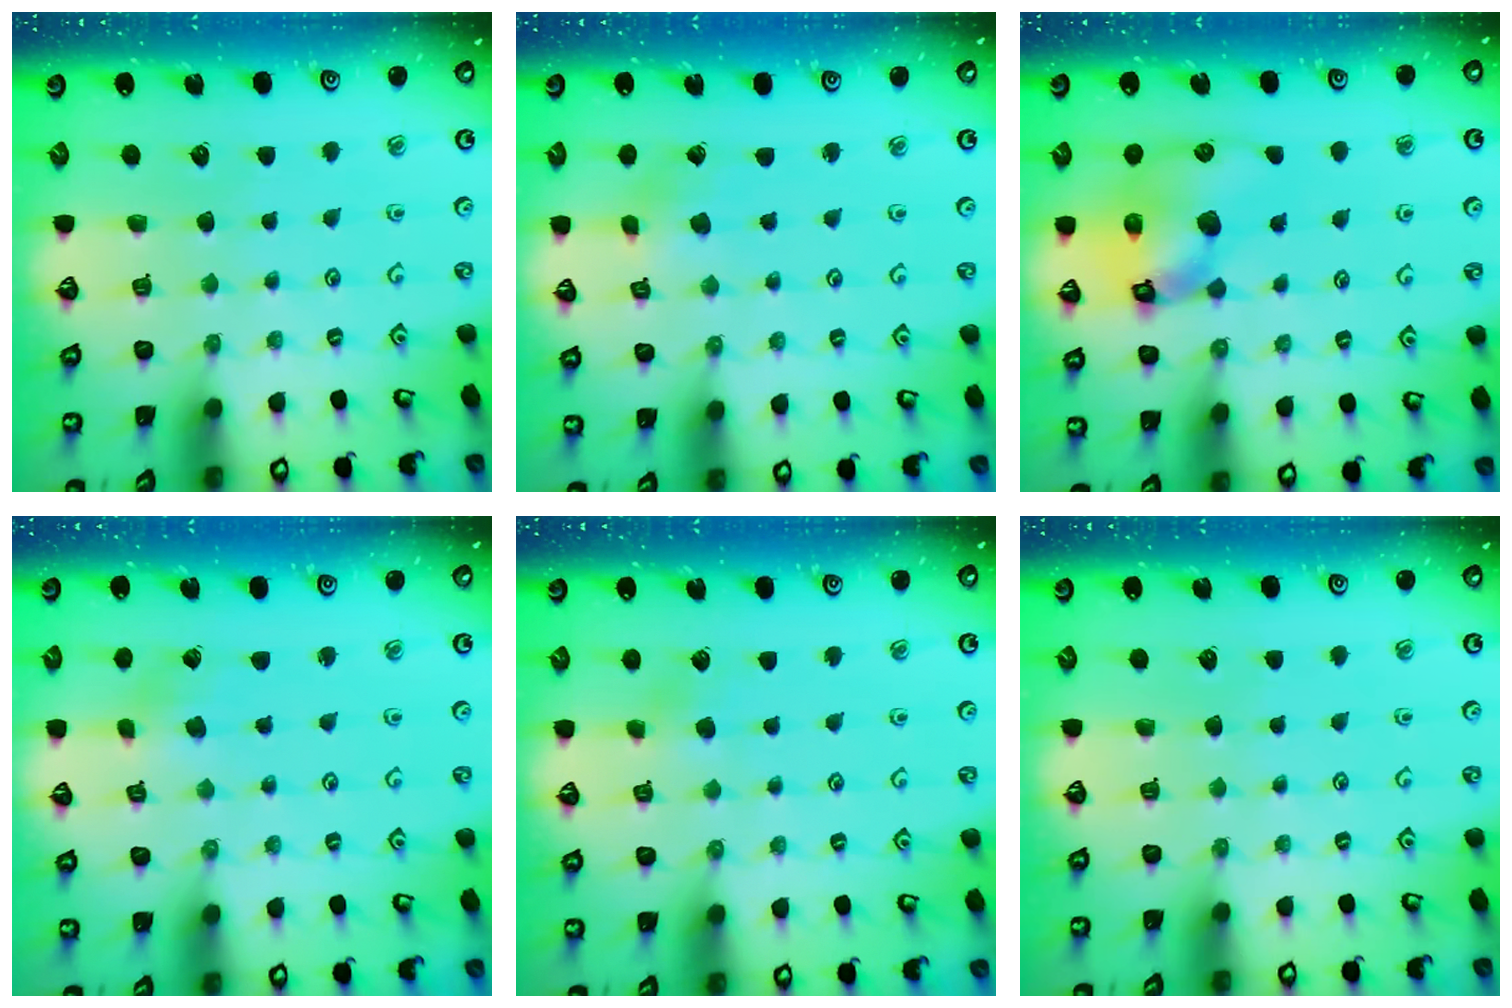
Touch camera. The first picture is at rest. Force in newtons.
{"total": 1.6, "press": 1.6, "slide": 0.2}
{"total": 14.1, "press": 13.9, "slide": 2.1}
{"total": 1.1, "press": 1.1, "slide": 0.2}
{"total": 3.8, "press": 3.7, "slide": 0.8}
{"total": 0.0}